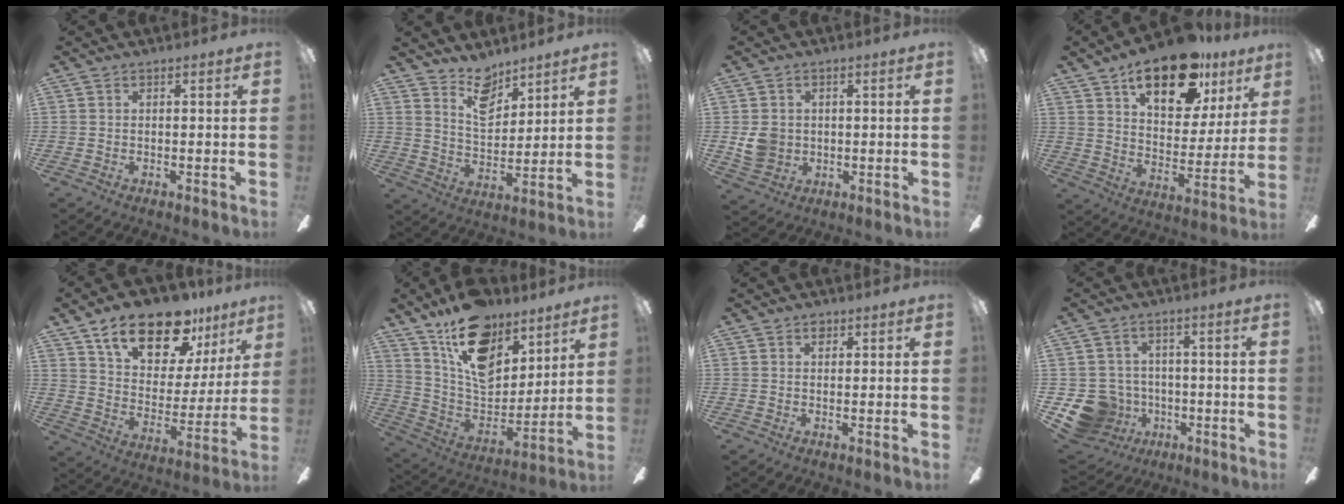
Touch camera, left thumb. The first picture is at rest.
{"total": 9.9, "force": [7.9, 4.8, 3.8], "torque": [-0.061, -0.043, 0.145]}
{"total": 5.8, "force": [0.3, 5.3, 2.3], "torque": [-0.040, 0.008, 0.009]}
{"total": 21.0, "force": [13.5, 10.0, 12.6], "torque": [-0.187, -0.065, 0.228]}
{"total": 19.6, "force": [13.7, 9.3, 10.6], "torque": [-0.176, -0.076, 0.239]}
{"total": 19.6, "force": [12.6, 11.2, 10.1], "torque": [-0.173, -0.080, 0.230]}
{"total": 1.5, "force": [0.8, 0.9, 0.8], "torque": [-0.001, -0.004, 0.011]}
{"total": 10.7, "force": [-3.9, 9.4, 3.3], "torque": [-0.110, 0.023, -0.063]}